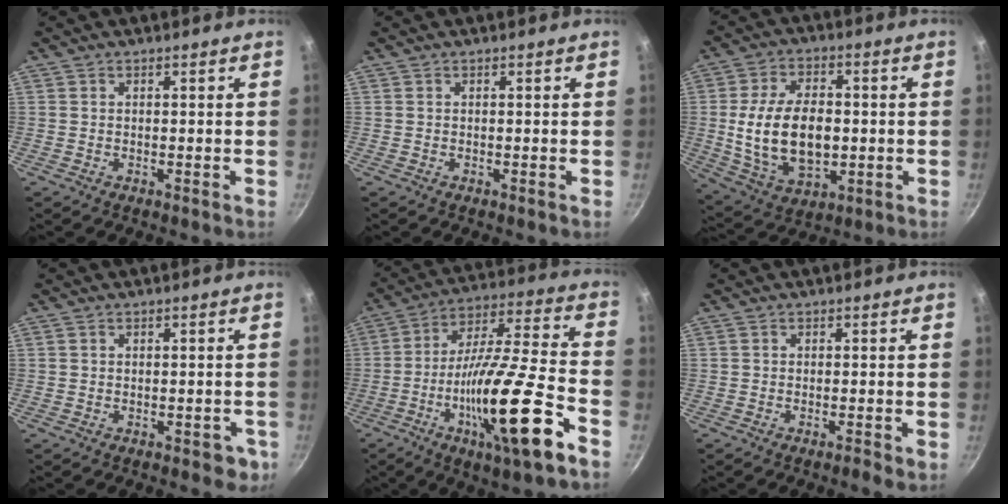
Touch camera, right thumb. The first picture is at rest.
{"total": 0.0}
{"total": 16.4, "force": [-0.7, 10.0, 13.0], "torque": [-0.218, 0.004, 0.000]}
{"total": 3.6, "force": [-1.2, 2.2, 2.5], "torque": [-0.006, 0.019, -0.004]}
{"total": 23.0, "force": [-9.5, 4.1, 20.5], "torque": [-0.325, 0.038, -0.165]}
{"total": 1.8, "force": [-0.9, 0.2, 1.5], "torque": [-0.034, 0.006, -0.017]}